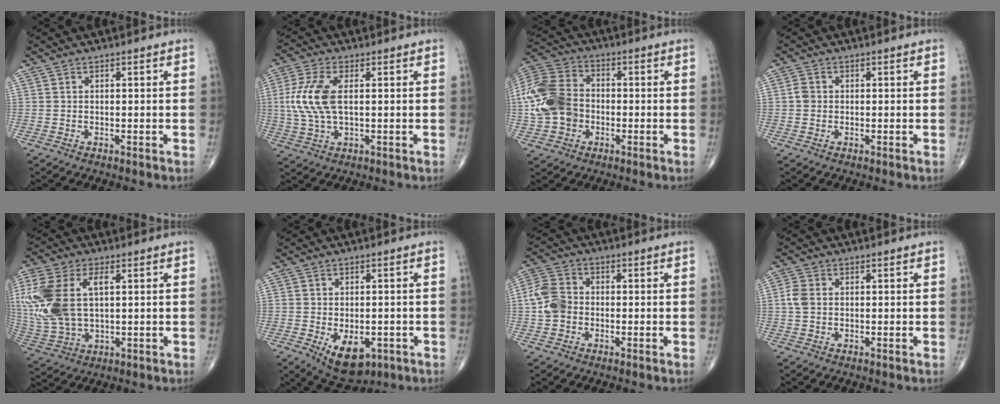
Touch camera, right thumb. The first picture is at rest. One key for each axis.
{"total": 9.6, "fx": 1.1, "fy": 4.5, "fz": 8.4, "tx": -0.206, "ty": 0.003, "tz": 0.023}
{"total": 14.2, "fx": -1.9, "fy": 11.0, "fz": 8.9, "tx": -0.179, "ty": 0.028, "tz": -0.044}
{"total": 1.6, "fx": -0.1, "fy": 1.3, "fz": 0.8, "tx": -0.012, "ty": 0.002, "tz": -0.003}
{"total": 17.6, "fx": 3.1, "fy": 10.0, "fz": 14.2, "tx": -0.340, "ty": -0.001, "tz": 0.062}
{"total": 9.0, "fx": -3.3, "fy": 5.2, "fz": 6.6, "tx": -0.085, "ty": 0.000, "tz": -0.035}
{"total": 6.4, "fx": -0.9, "fy": 5.0, "fz": 3.8, "tx": -0.074, "ty": 0.017, "tz": -0.028}
{"total": 2.8, "fx": 0.1, "fy": 2.0, "fz": 2.0, "tx": -0.052, "ty": 0.005, "tz": -0.001}